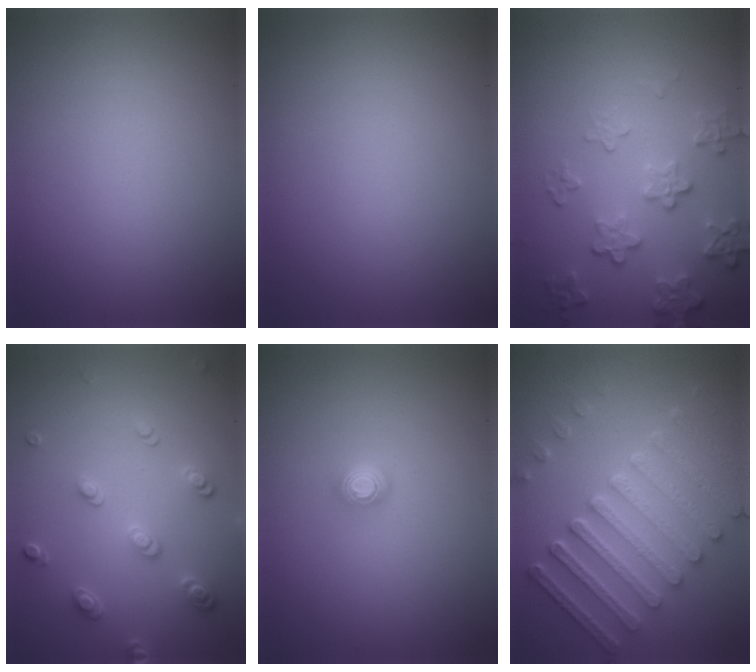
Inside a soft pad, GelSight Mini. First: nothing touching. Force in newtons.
{"total": 0.0}
{"total": 4.2, "press": 3.2, "slide": 2.7}
{"total": 2.5, "press": 2.5, "slide": 0.4}
{"total": 1.6, "press": 1.1, "slide": 1.1}
{"total": 7.9, "press": 6.2, "slide": 5.0}